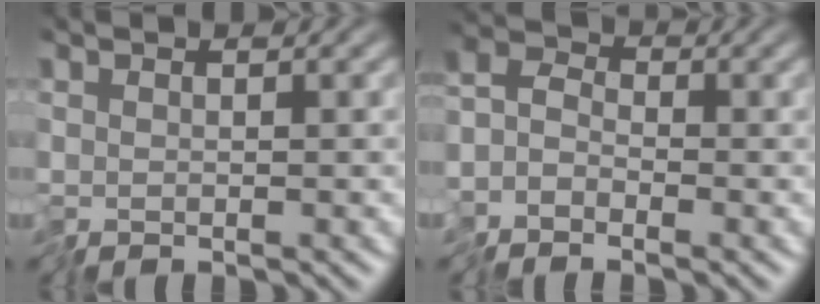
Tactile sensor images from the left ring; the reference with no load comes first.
{"total": 3.0, "force": [-2.2, 1.8, 1.1], "torque": [-0.029, 0.001, -0.055]}